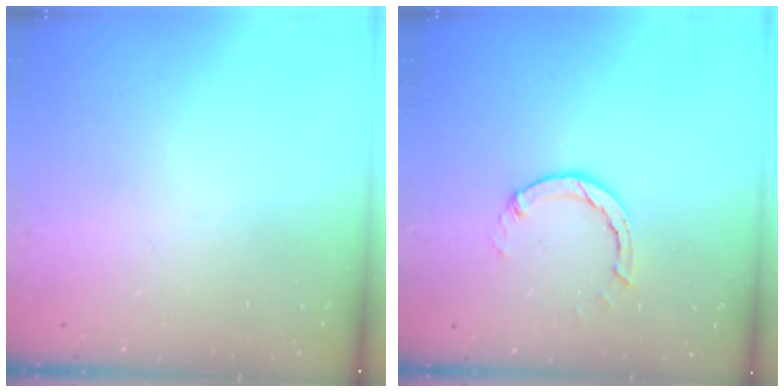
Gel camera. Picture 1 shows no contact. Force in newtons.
{"total": 2.7, "press": 2.7, "slide": 0.3}